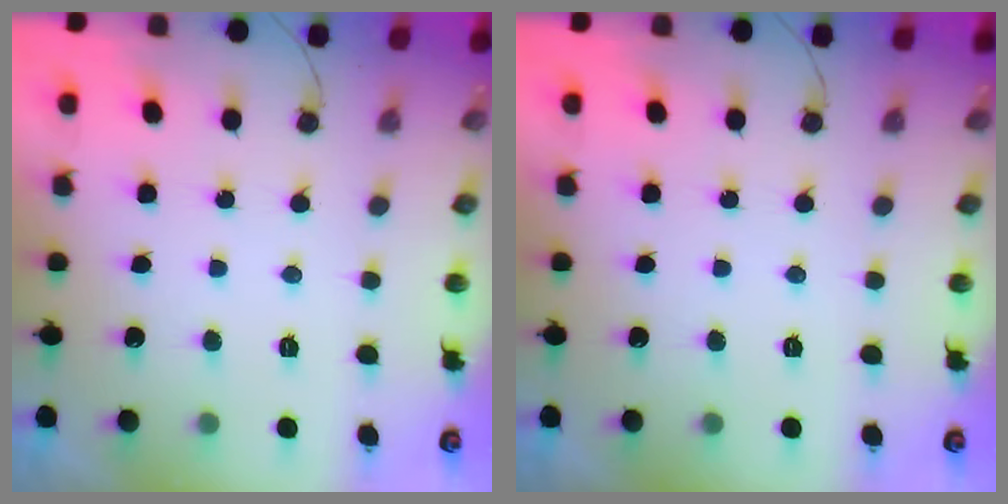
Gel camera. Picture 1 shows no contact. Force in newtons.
{"total": 0.0}